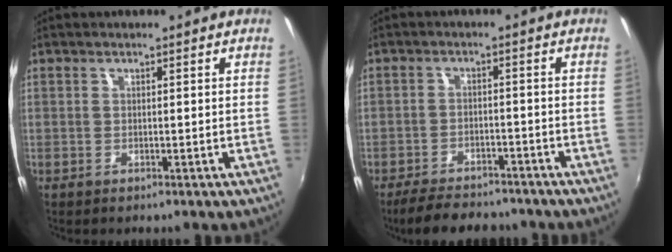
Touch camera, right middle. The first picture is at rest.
{"total": 10.8, "force": [-9.1, 3.6, 4.5], "torque": [-0.104, -0.009, -0.134]}